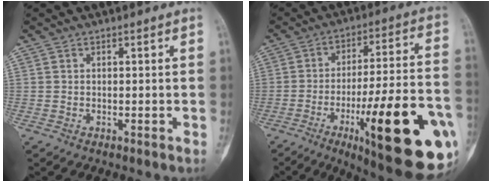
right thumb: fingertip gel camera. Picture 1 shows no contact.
{"total": 28.5, "force": [-9.9, 6.7, 25.9], "torque": [-0.329, 0.021, -0.134]}